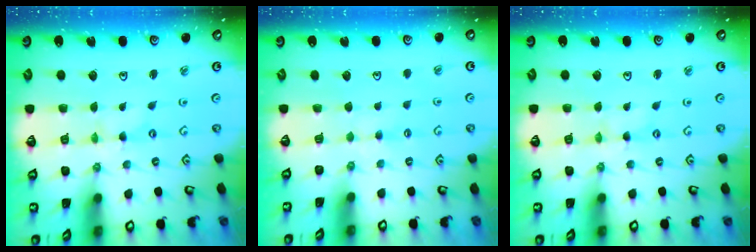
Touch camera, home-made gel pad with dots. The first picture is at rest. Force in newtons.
{"total": 2.7, "press": 2.7, "slide": 0.6}
{"total": 0.0}